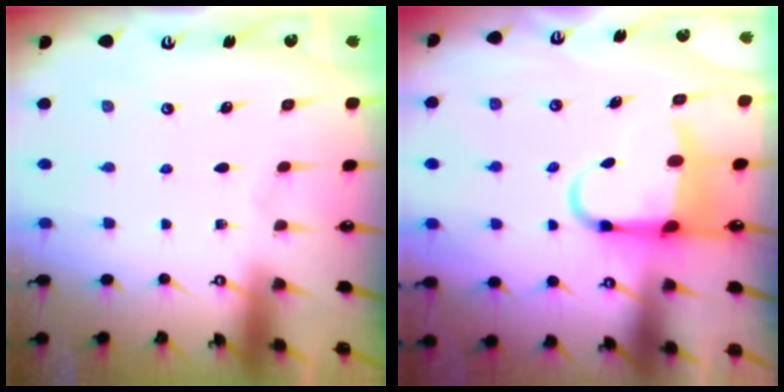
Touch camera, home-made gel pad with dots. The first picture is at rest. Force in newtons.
{"total": 6.9, "press": 6.8, "slide": 1.5}